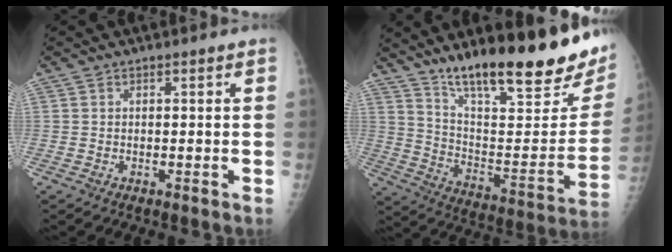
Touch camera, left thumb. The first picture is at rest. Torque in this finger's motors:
{"motor_torque": [1.30, 1.27, 1.41, -1.36, 0.14]}